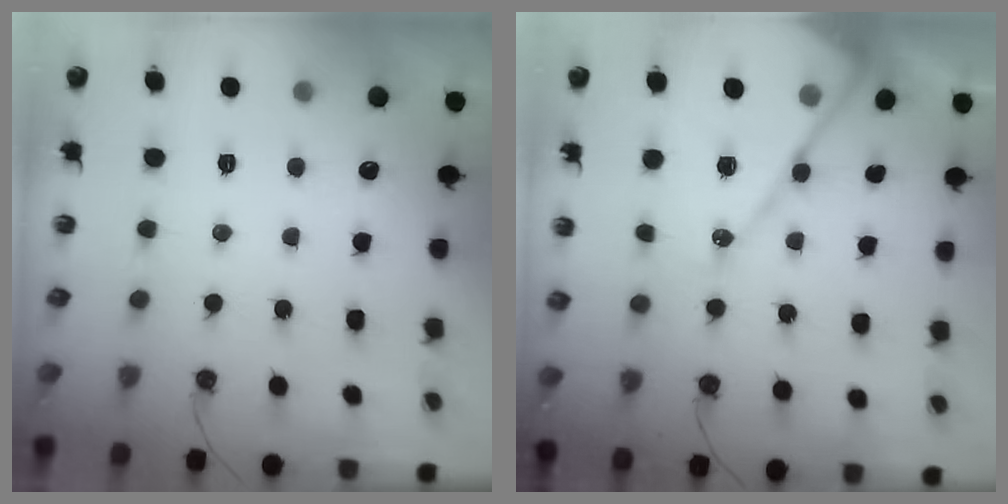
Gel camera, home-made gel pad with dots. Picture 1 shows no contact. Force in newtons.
{"total": 16.5, "press": 16.4, "slide": 1.7}